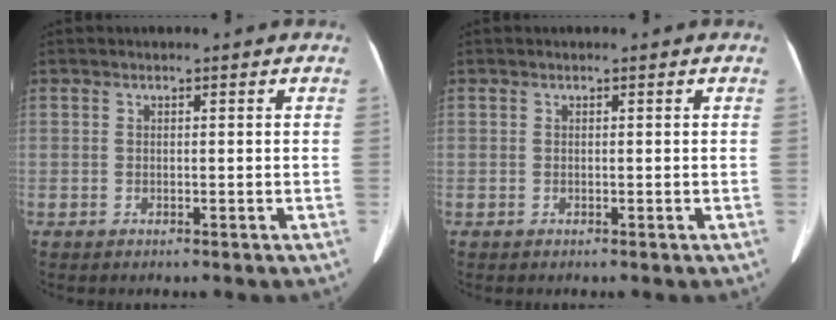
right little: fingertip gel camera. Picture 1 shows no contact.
{"total": 0.0}